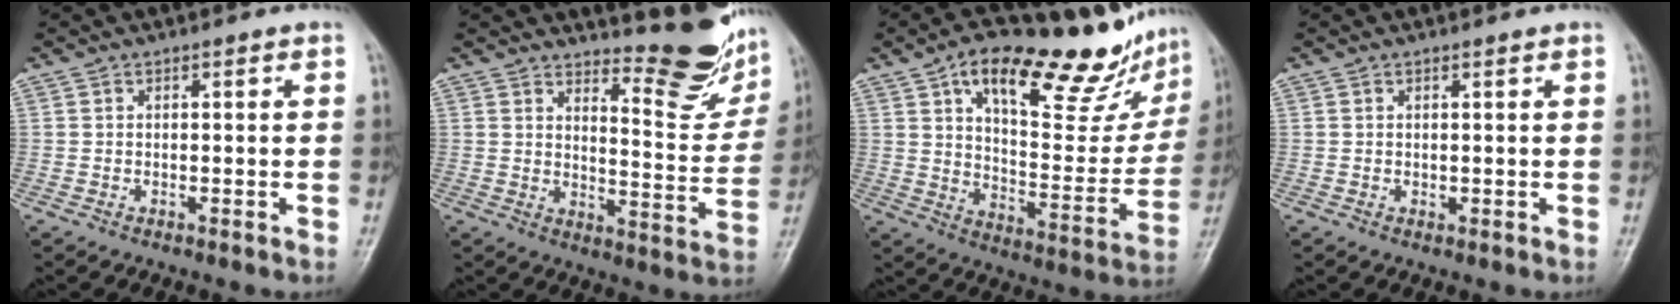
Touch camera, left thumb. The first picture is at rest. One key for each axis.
{"total": 12.4, "fx": 11.0, "fy": 2.7, "fz": 5.0, "tx": -0.041, "ty": -0.111, "tz": 0.144}
{"total": 26.3, "fx": 16.8, "fy": 9.6, "fz": 17.8, "tx": -0.207, "ty": -0.048, "tz": 0.254}
{"total": 0.6, "fx": 0.4, "fy": 0.3, "fz": 0.3, "tx": -0.004, "ty": -0.004, "tz": 0.006}